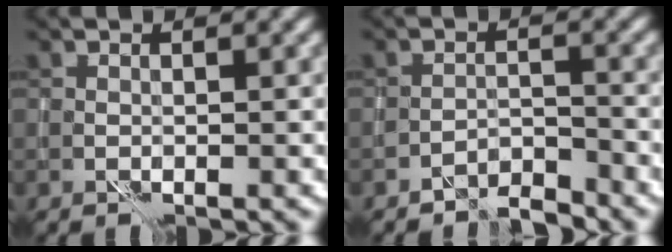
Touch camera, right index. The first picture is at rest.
{"total": 3.0, "force": [-2.8, 0.6, 0.7], "torque": [-0.007, 0.007, -0.055]}